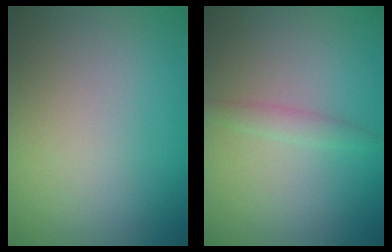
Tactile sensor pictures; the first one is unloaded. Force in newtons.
{"total": 1.3, "press": 1.3, "slide": 0.1}